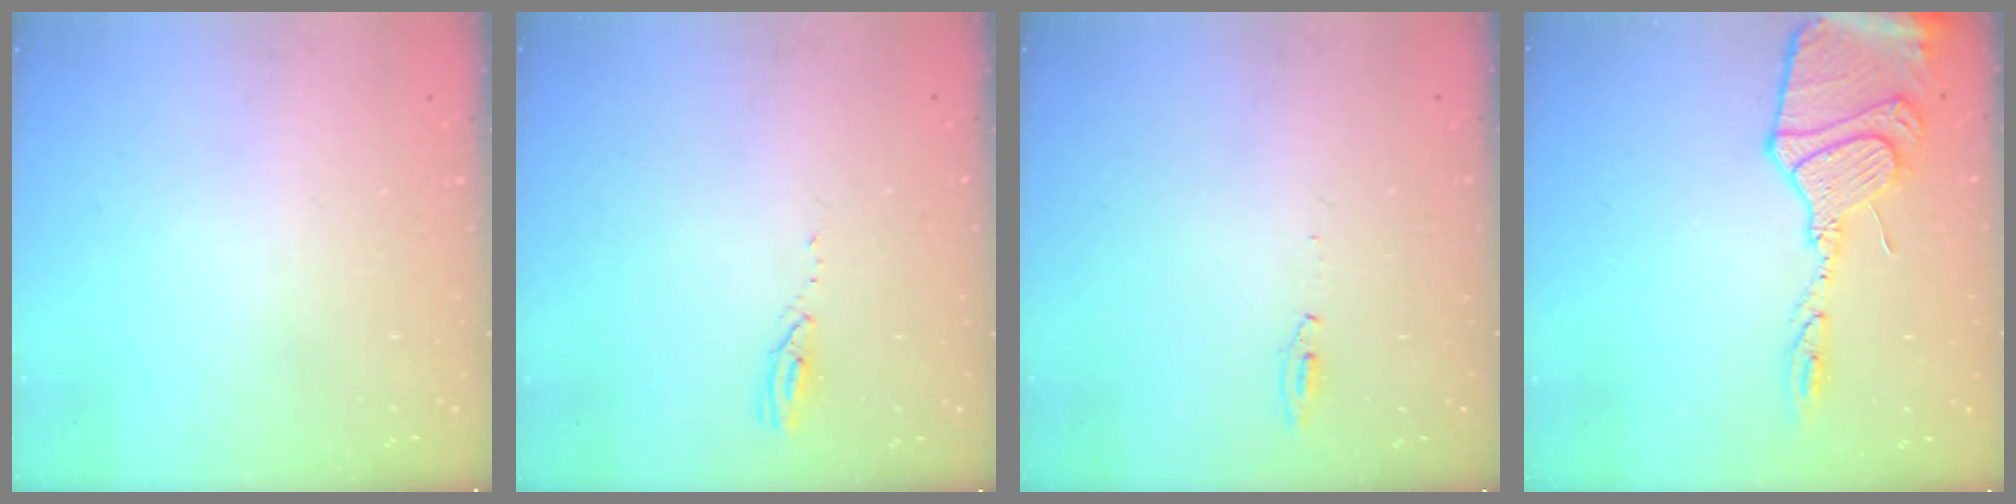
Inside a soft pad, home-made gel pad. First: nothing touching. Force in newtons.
{"total": 3.6, "press": 3.6, "slide": 0.3}
{"total": 3.3, "press": 3.1, "slide": 1.2}
{"total": 16.8, "press": 16.7, "slide": 1.5}